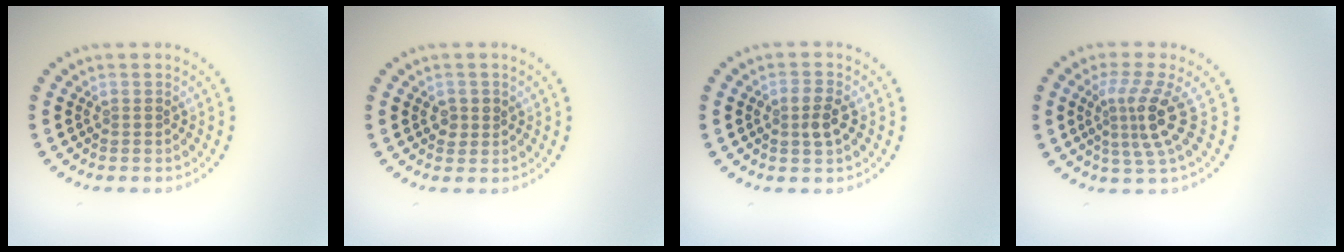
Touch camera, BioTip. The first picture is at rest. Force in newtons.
{"total": 1.4, "press": 1.4, "slide": 0.2}
{"total": 2.0, "press": 2.0, "slide": 0.4}
{"total": 3.9, "press": 2.7, "slide": 2.9}